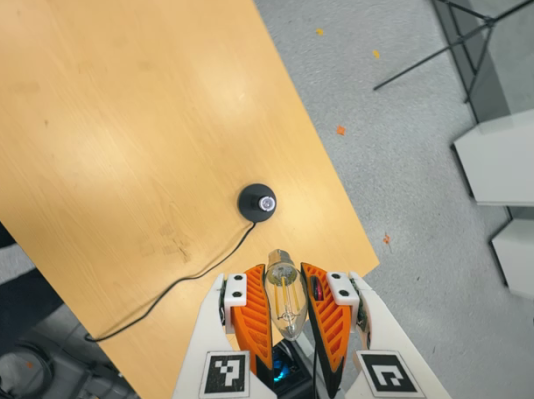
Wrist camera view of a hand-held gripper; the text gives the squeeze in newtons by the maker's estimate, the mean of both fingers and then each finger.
{"total": 21.4, "left": 23.3, "right": 19.6}